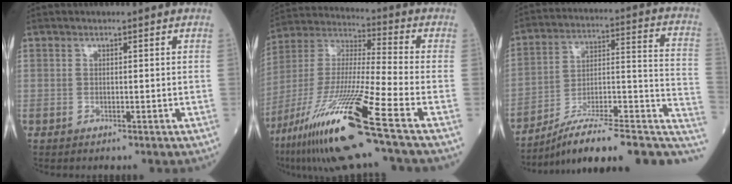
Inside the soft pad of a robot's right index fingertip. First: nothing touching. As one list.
[{"total": 22.3, "force": [-12.6, 0.0, 18.4], "torque": [-0.375, -0.049, -0.233]}, {"total": 20.8, "force": [-15.0, 3.8, 13.9], "torque": [-0.151, 0.043, -0.226]}]